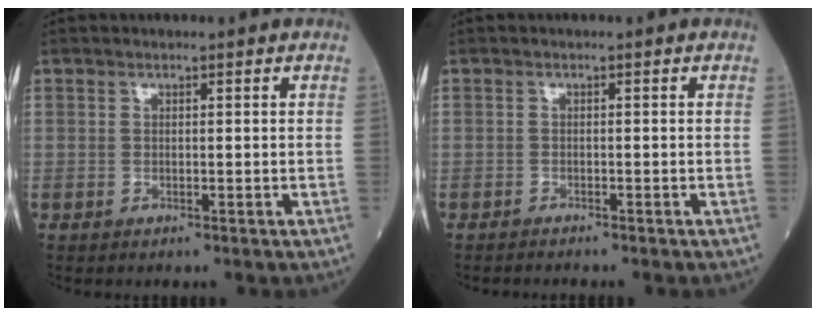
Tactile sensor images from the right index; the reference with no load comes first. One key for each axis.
{"total": 1.4, "fx": -1.4, "fy": -0.1, "fz": 0.3, "tx": -0.008, "ty": -0.003, "tz": -0.020}